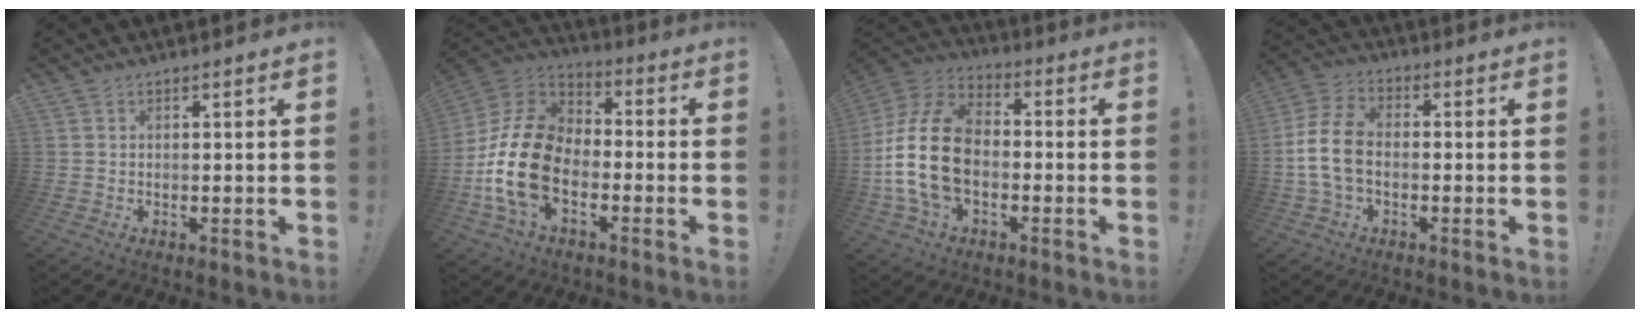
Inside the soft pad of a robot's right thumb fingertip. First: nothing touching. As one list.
[{"total": 20.2, "force": [-5.3, 13.1, 14.4], "torque": [-0.291, 0.035, -0.080]}, {"total": 20.1, "force": [-2.7, 13.5, 14.6], "torque": [-0.272, 0.028, -0.036]}, {"total": 11.6, "force": [-1.6, 7.7, 8.6], "torque": [-0.174, 0.011, -0.024]}]